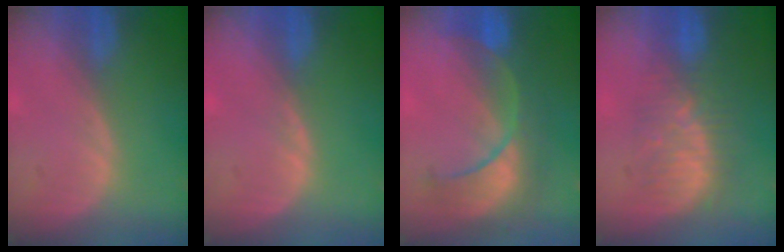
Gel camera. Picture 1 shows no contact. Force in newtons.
{"total": 0.5, "press": 0.5, "slide": 0.2}
{"total": 8.9, "press": 8.9, "slide": 0.6}
{"total": 8.3, "press": 7.8, "slide": 2.8}